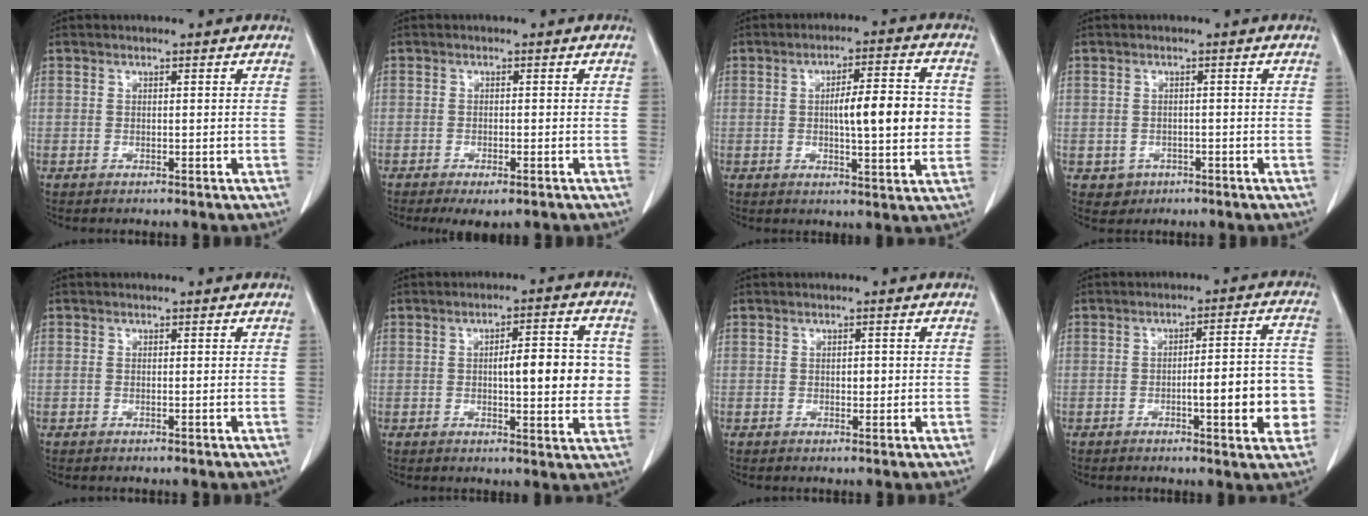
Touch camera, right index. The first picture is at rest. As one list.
[{"total": 3.8, "force": [-2.5, 1.1, 2.6], "torque": [-0.036, -0.006, -0.034]}, {"total": 10.5, "force": [0.2, 2.0, 10.3], "torque": [-0.150, 0.012, 0.003]}, {"total": 2.5, "force": [-1.0, 2.2, 0.3], "torque": [0.001, 0.008, -0.010]}, {"total": 0.0}, {"total": 9.6, "force": [0.4, 2.6, 9.2], "torque": [-0.120, 0.014, 0.006]}, {"total": 1.2, "force": [0.0, 0.7, 1.0], "torque": [-0.014, 0.001, 0.001]}, {"total": 10.7, "force": [-2.5, 2.1, 10.2], "torque": [-0.123, 0.023, -0.028]}]